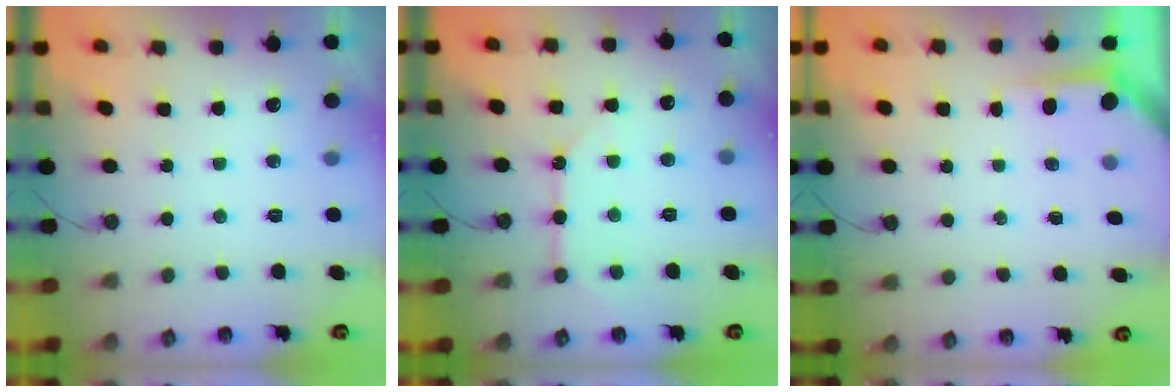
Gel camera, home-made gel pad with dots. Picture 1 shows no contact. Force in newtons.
{"total": 9.0, "press": 9.0, "slide": 1.0}
{"total": 3.6, "press": 3.6, "slide": 0.3}